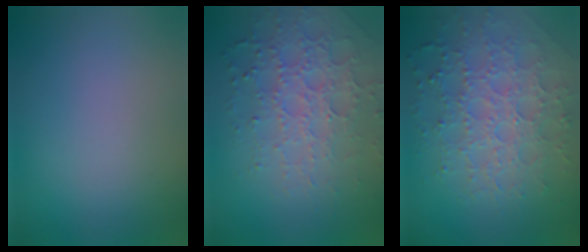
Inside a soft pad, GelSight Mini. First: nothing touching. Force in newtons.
{"total": 4.8, "press": 4.2, "slide": 2.4}
{"total": 7.3, "press": 5.2, "slide": 5.1}